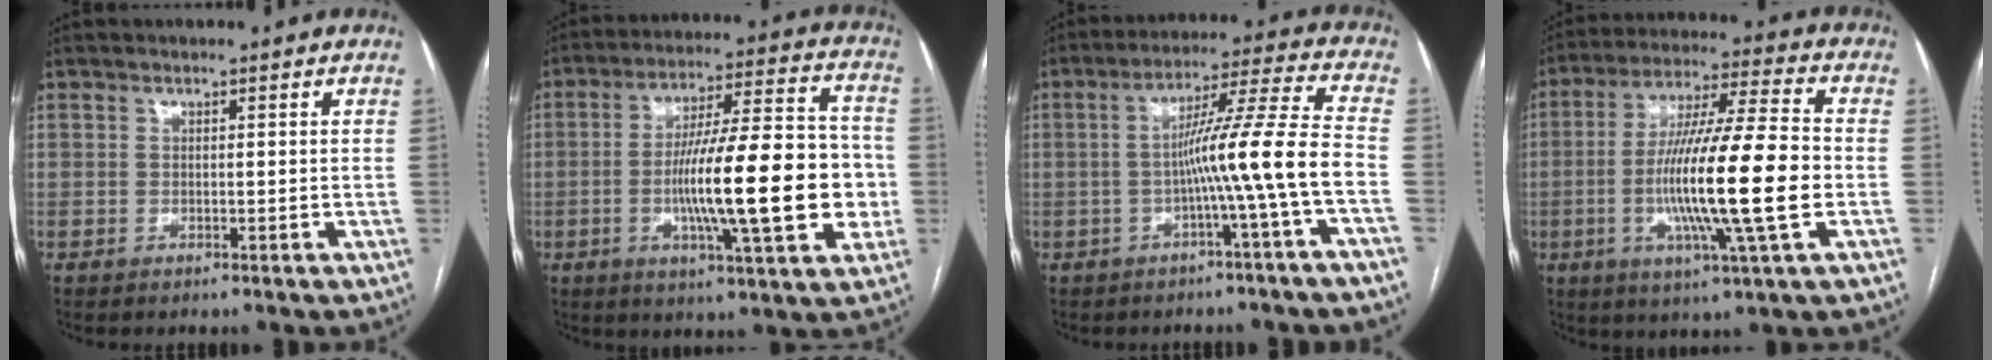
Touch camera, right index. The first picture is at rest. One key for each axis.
{"total": 19.8, "fx": -2.9, "fy": 3.1, "fz": 19.3, "tx": -0.304, "ty": 0.014, "tz": -0.043}
{"total": 11.2, "fx": -3.1, "fy": -2.2, "fz": 10.5, "tx": -0.170, "ty": 0.020, "tz": -0.050}
{"total": 17.9, "fx": -2.9, "fy": 0.3, "fz": 17.6, "tx": -0.319, "ty": -0.007, "tz": -0.057}